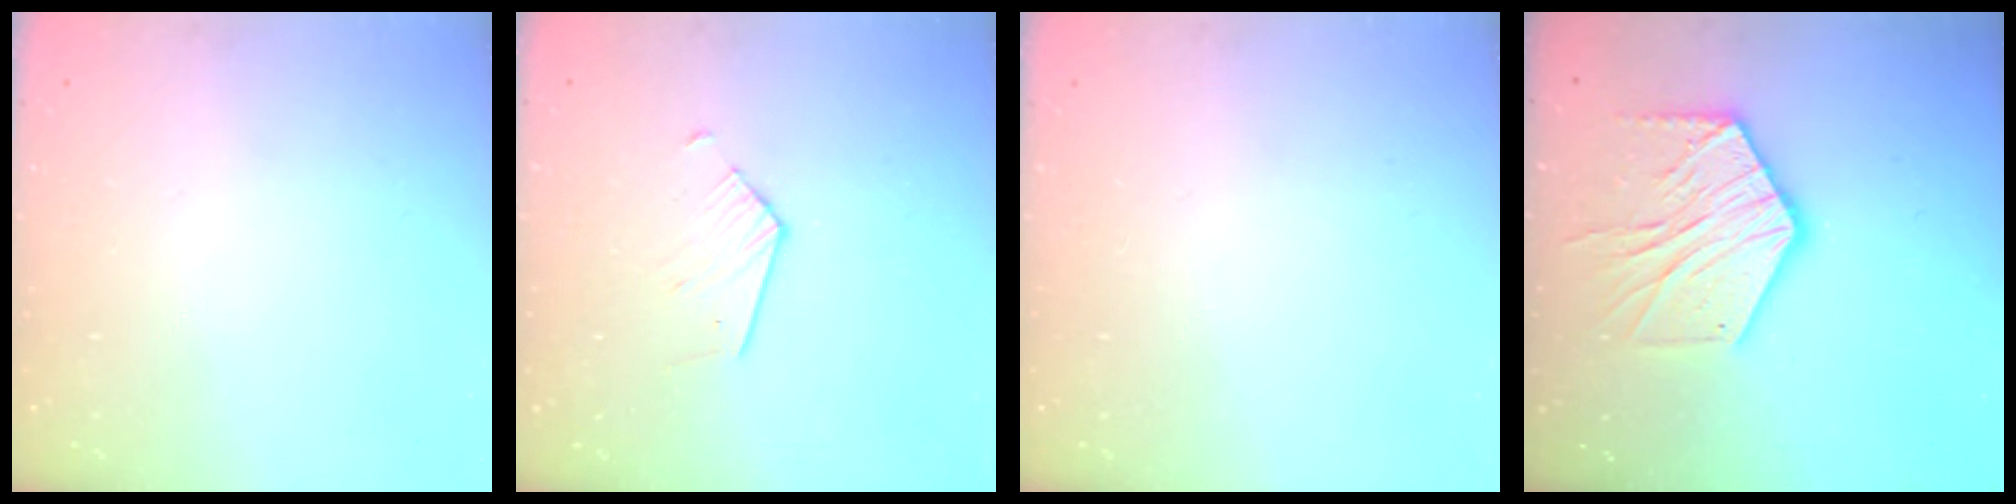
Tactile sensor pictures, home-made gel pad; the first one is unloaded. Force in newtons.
{"total": 5.2, "press": 5.2, "slide": 0.5}
{"total": 0.0}
{"total": 15.1, "press": 15.0, "slide": 0.7}